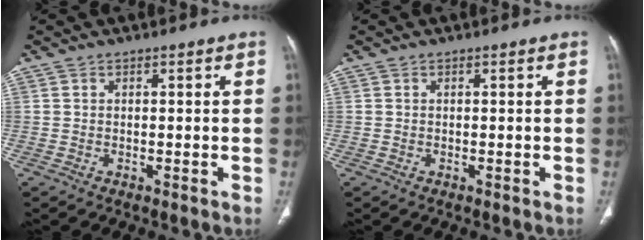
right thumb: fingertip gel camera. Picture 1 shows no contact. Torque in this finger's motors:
{"motor_torque": [0.64, -0.10, -0.24, -0.24, 0.01]}